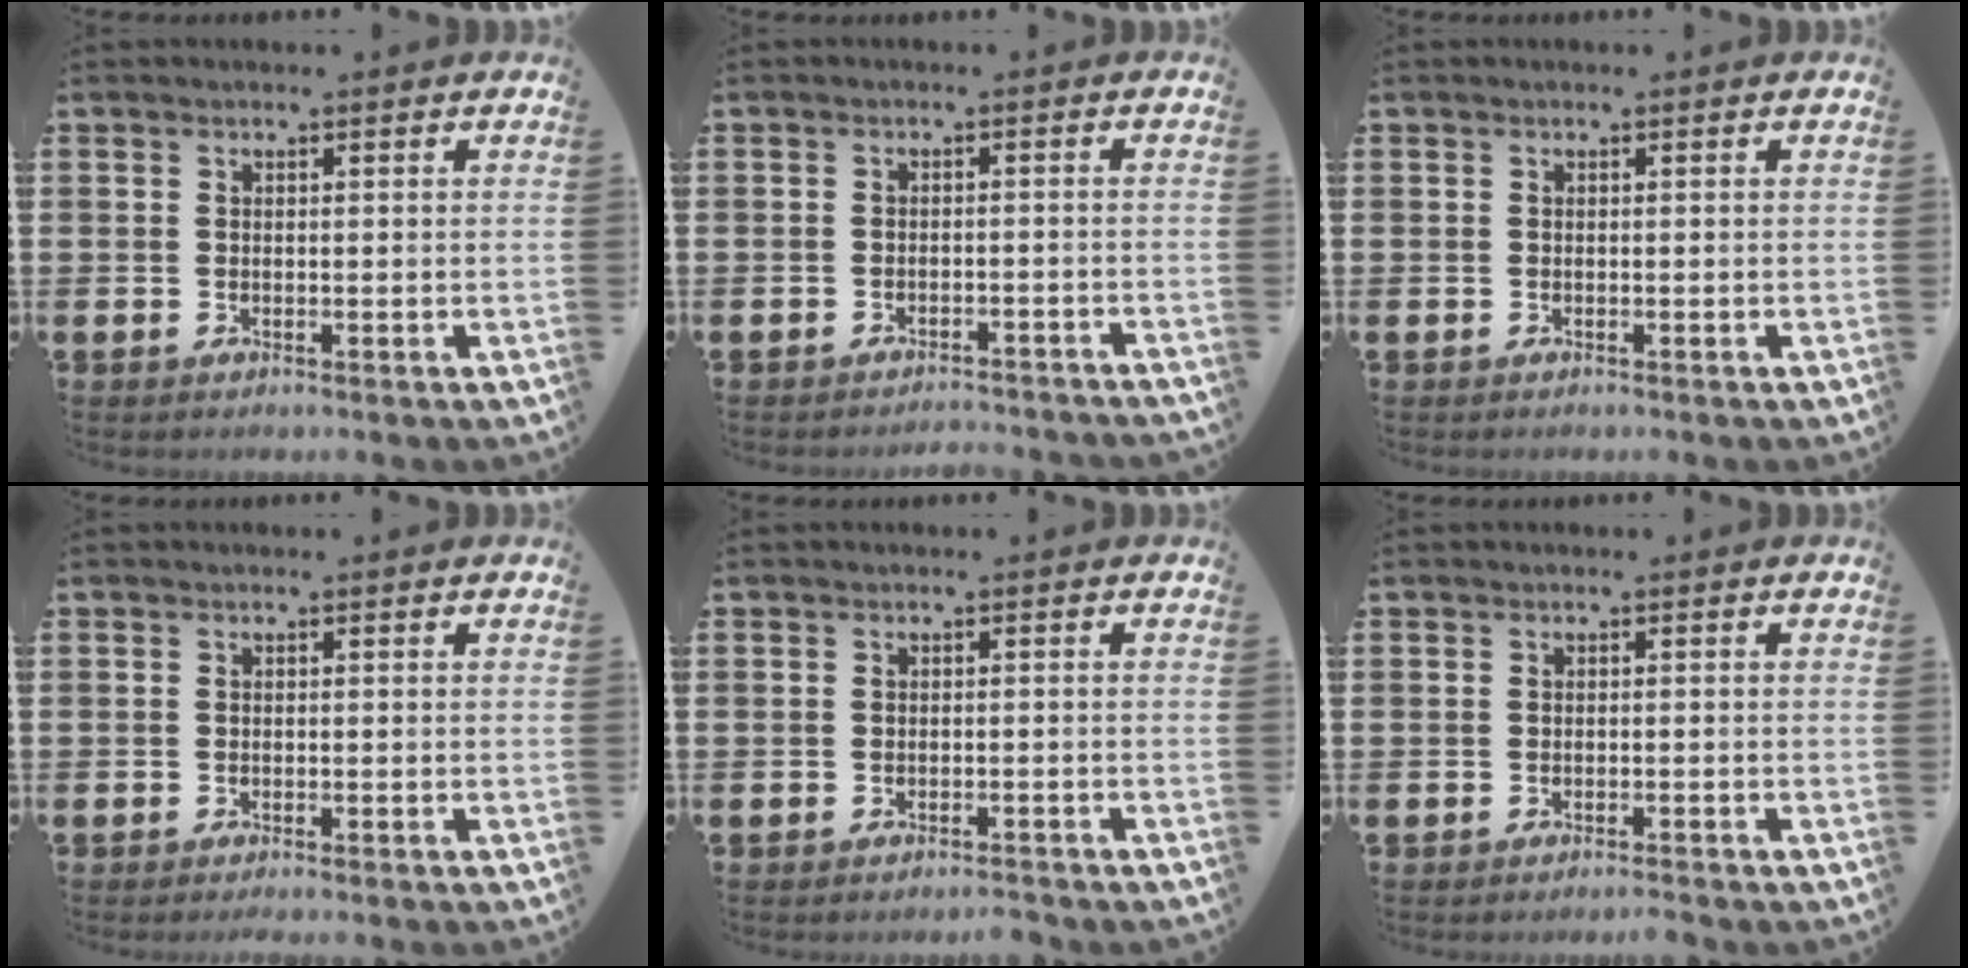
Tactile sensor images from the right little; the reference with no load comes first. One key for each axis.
{"total": 1.7, "fx": -1.7, "fy": -0.1, "fz": 0.0, "tx": -0.003, "ty": 0.004, "tz": -0.036}
{"total": 0.0}
{"total": 0.5, "fx": -0.5, "fy": -0.1, "fz": 0.2, "tx": -0.003, "ty": -0.003, "tz": -0.010}
{"total": 1.2, "fx": -1.1, "fy": -0.1, "fz": 0.2, "tx": -0.005, "ty": 0.001, "tz": -0.023}
{"total": 0.8, "fx": -0.8, "fy": -0.1, "fz": 0.1, "tx": -0.002, "ty": -0.001, "tz": -0.017}